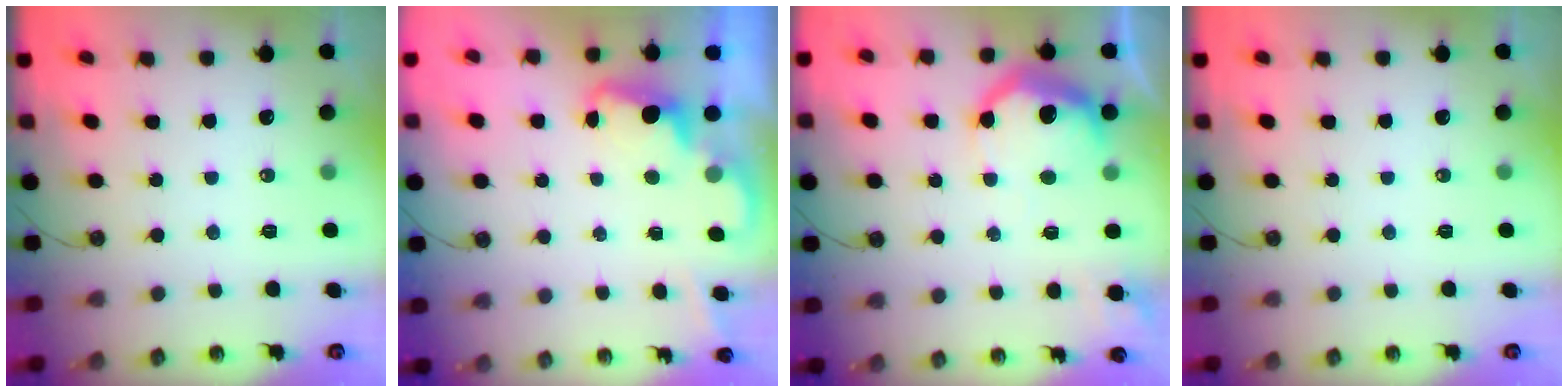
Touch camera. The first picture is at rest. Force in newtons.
{"total": 2.4, "press": 2.3, "slide": 0.6}
{"total": 13.1, "press": 13.1, "slide": 0.8}
{"total": 0.0}